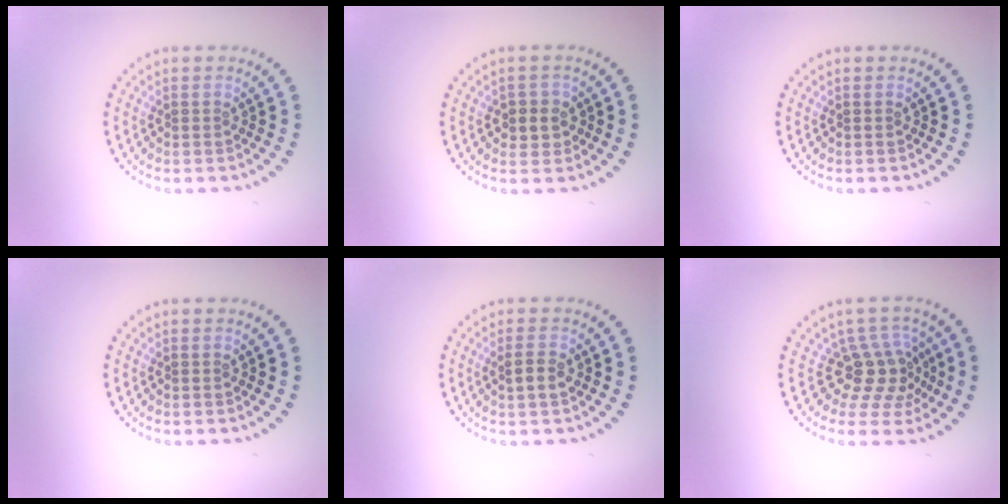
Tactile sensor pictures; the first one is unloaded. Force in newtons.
{"total": 2.3, "press": 2.2, "slide": 0.7}
{"total": 0.0}
{"total": 0.0}
{"total": 2.0, "press": 1.9, "slide": 0.6}
{"total": 3.9, "press": 2.9, "slide": 2.6}